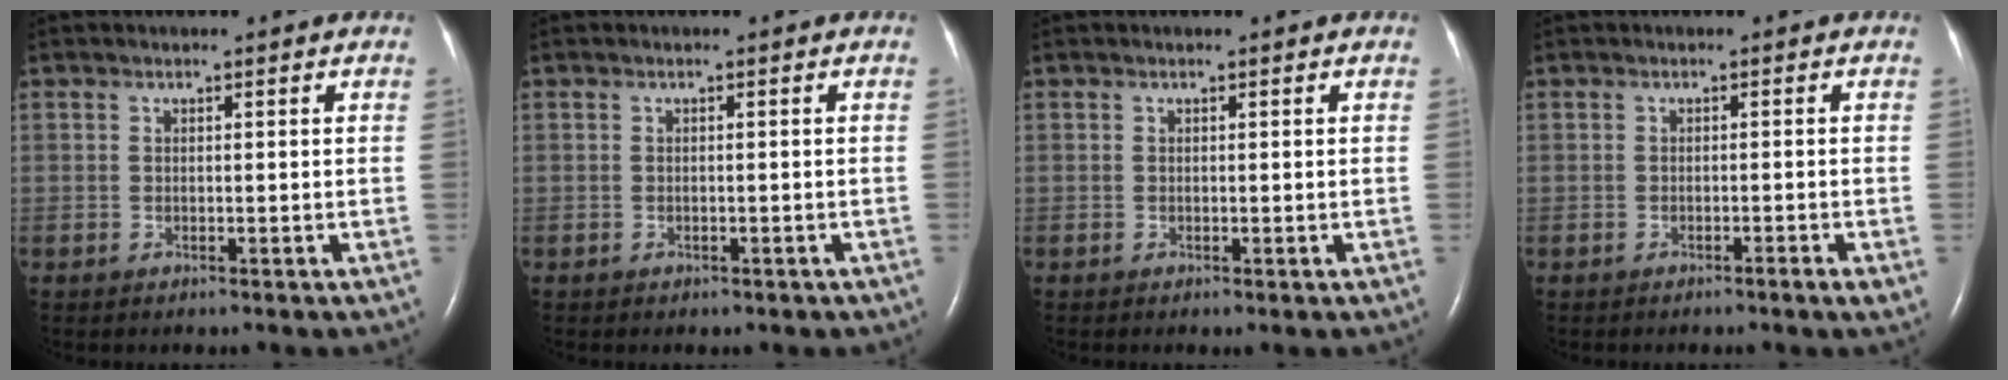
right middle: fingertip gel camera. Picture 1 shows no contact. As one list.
[{"total": 0.6, "force": [-0.3, 0.4, 0.2], "torque": [-0.005, 0.001, -0.001]}, {"total": 0.0}, {"total": 1.3, "force": [-0.7, -0.2, 1.0], "torque": [-0.017, -0.001, -0.011]}]